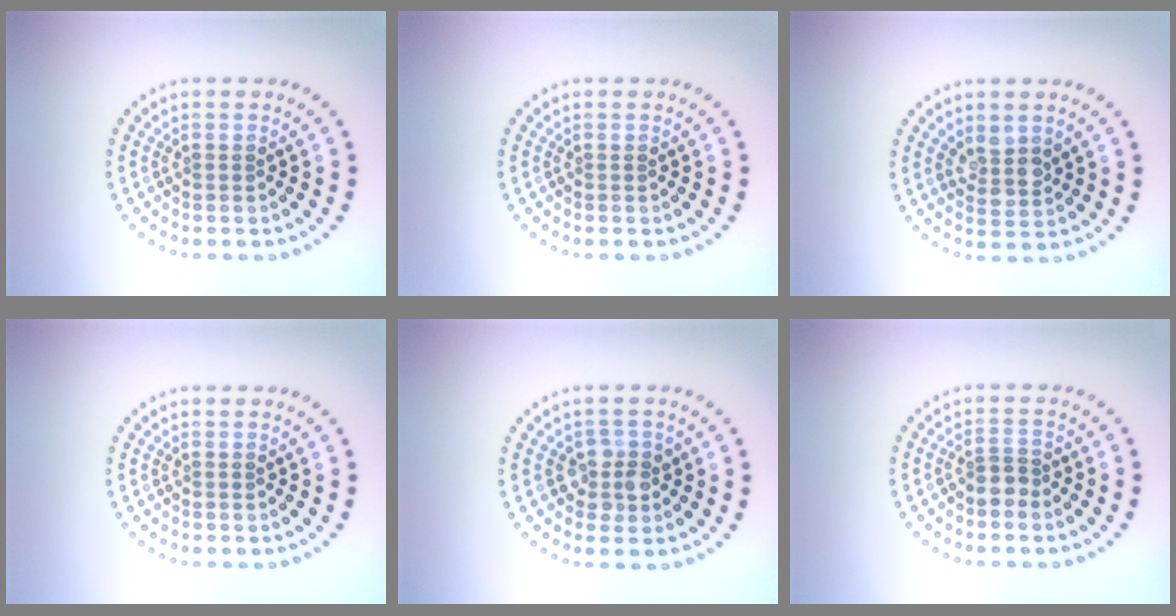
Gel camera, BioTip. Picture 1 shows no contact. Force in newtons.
{"total": 0.0}
{"total": 2.3, "press": 2.1, "slide": 1.0}
{"total": 0.0}
{"total": 2.3, "press": 2.1, "slide": 1.0}
{"total": 1.9, "press": 1.5, "slide": 1.1}